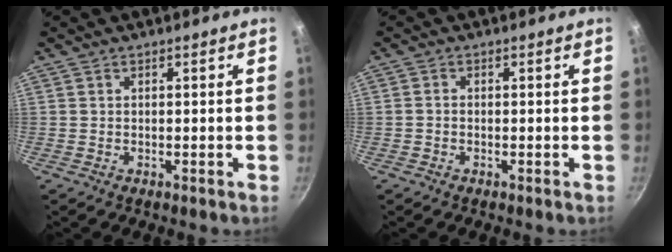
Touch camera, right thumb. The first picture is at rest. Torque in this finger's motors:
{"motor_torque": [-0.58, -0.05, -0.24, 0.02, 0.07]}